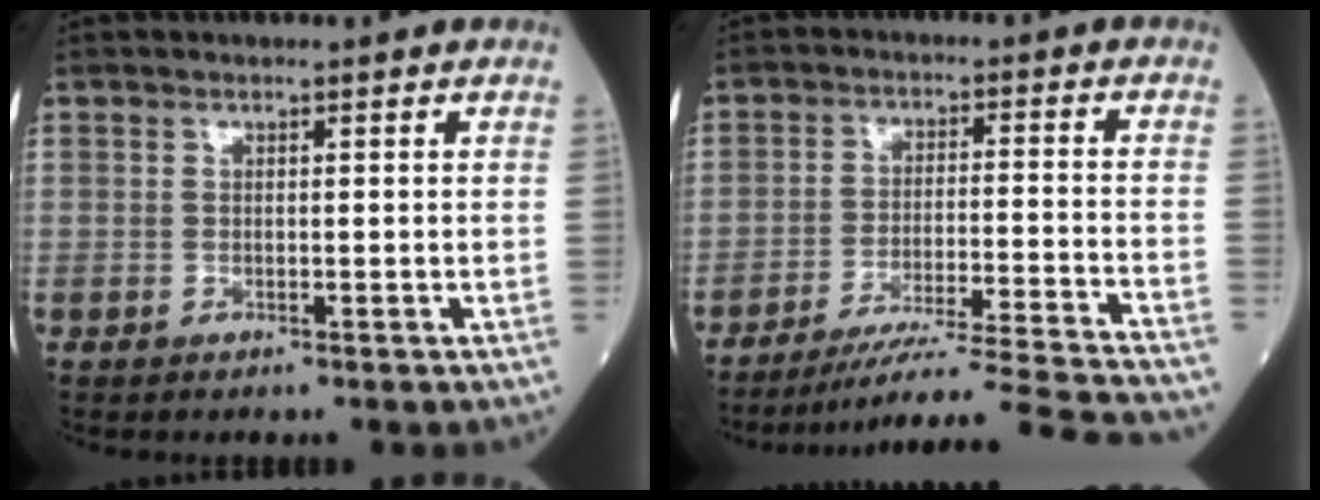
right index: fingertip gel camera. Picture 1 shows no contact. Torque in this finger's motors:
{"motor_torque": [-0.24, -0.36, 0.33, 0.08]}